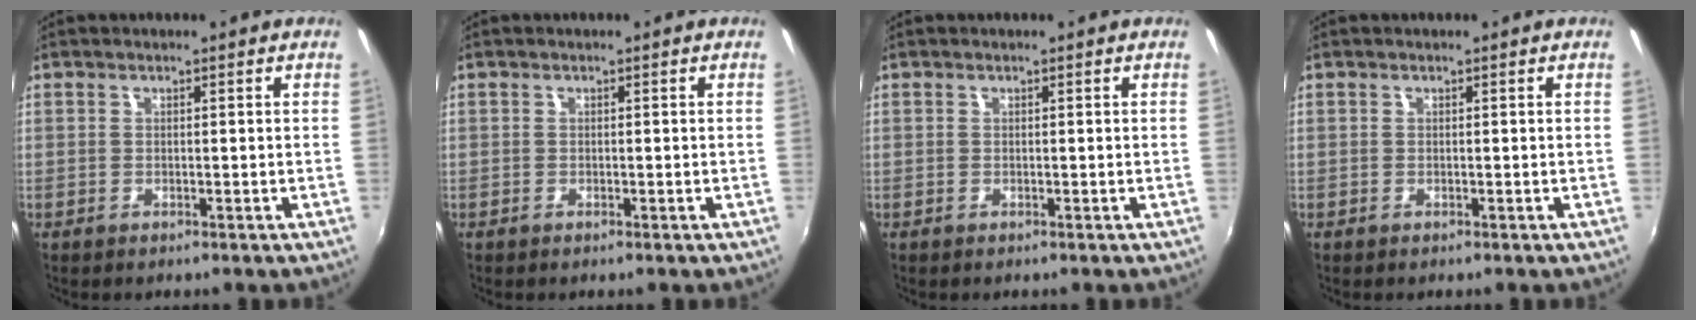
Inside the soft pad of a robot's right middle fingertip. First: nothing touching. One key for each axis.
{"total": 0.0}
{"total": 0.0}
{"total": 0.0}